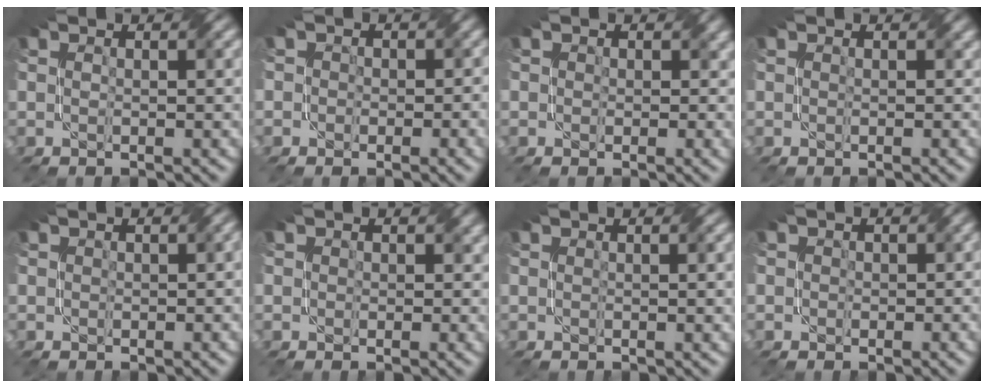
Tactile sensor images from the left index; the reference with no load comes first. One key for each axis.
{"total": 3.5, "fx": 0.3, "fy": 3.2, "fz": 1.4, "tx": 0.001, "ty": 0.010, "tz": -0.029}
{"total": 2.4, "fx": 0.9, "fy": 2.1, "fz": 1.0, "tx": -0.016, "ty": 0.005, "tz": 0.003}
{"total": 0.8, "fx": 0.3, "fy": 0.6, "fz": 0.4, "tx": -0.004, "ty": 0.002, "tz": 0.003}
{"total": 0.8, "fx": 0.3, "fy": 0.6, "fz": 0.5, "tx": -0.006, "ty": 0.003, "tz": 0.003}
{"total": 2.1, "fx": 0.7, "fy": 1.8, "fz": 0.8, "tx": -0.013, "ty": 0.003, "tz": 0.001}
{"total": 0.7, "fx": 0.2, "fy": 0.1, "fz": 0.6, "tx": -0.008, "ty": 0.003, "tz": 0.004}
{"total": 1.8, "fx": 0.4, "fy": 1.7, "fz": 0.6, "tx": 0.003, "ty": 0.007, "tz": -0.007}